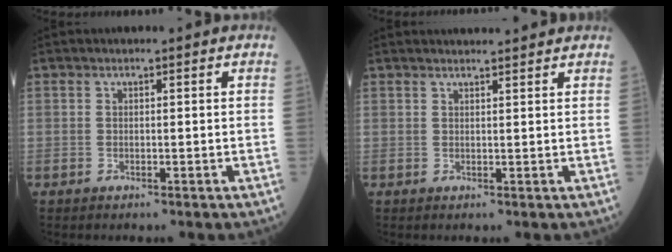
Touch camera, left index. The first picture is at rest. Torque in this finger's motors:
{"motor_torque": [-0.79, -1.35, -0.02, 0.01]}